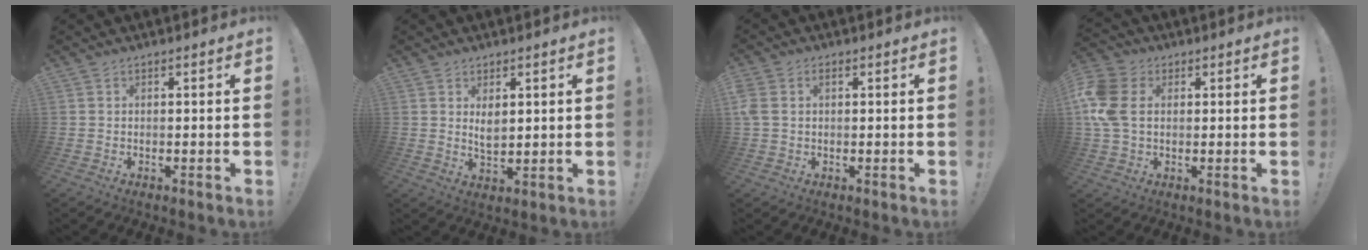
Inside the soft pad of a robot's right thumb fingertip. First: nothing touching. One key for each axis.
{"total": 4.3, "fx": 1.9, "fy": 2.2, "fz": 3.1, "tx": -0.052, "ty": -0.015, "tz": 0.030}
{"total": 3.2, "fx": 0.5, "fy": 2.3, "fz": 2.2, "tx": -0.047, "ty": 0.005, "tz": 0.010}
{"total": 12.2, "fx": 1.9, "fy": 9.0, "fz": 8.1, "tx": -0.185, "ty": -0.002, "tz": 0.035}